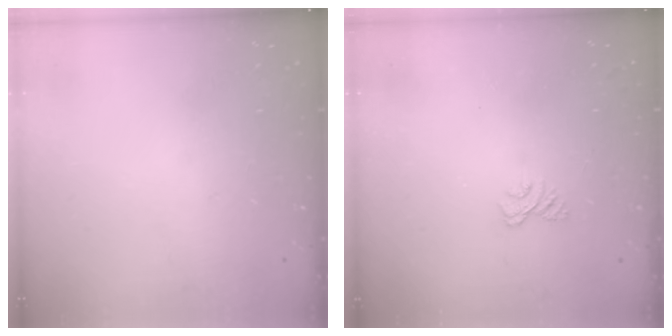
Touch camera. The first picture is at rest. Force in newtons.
{"total": 2.7, "press": 2.3, "slide": 1.4}